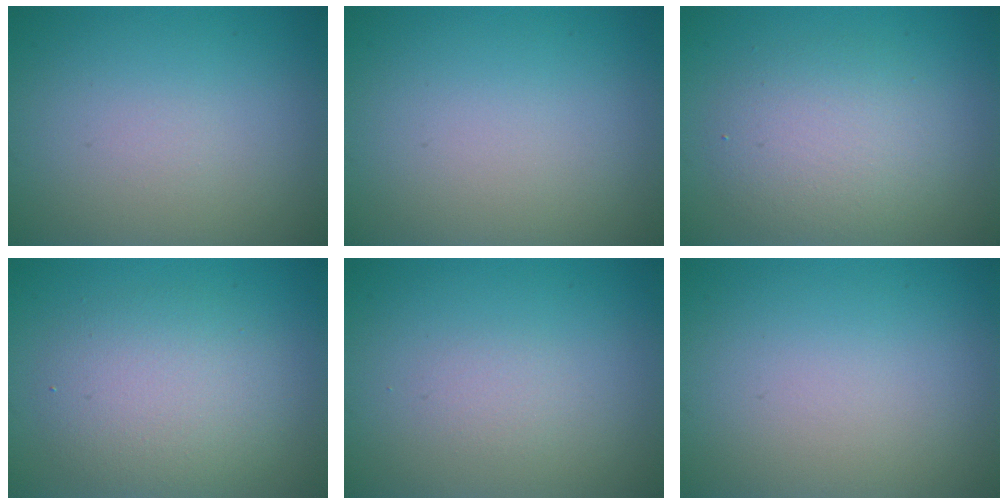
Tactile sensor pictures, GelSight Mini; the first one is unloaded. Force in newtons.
{"total": 0.0}
{"total": 2.5, "press": 2.5, "slide": 0.4}
{"total": 4.7, "press": 4.7, "slide": 0.2}
{"total": 1.0, "press": 0.9, "slide": 0.1}
{"total": 0.0}